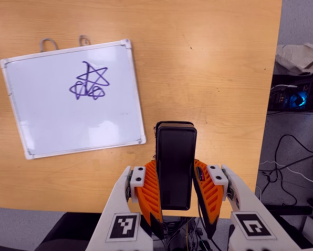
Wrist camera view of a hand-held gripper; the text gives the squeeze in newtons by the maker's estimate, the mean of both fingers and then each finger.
{"total": 6.6, "left": 4.2, "right": 9.1}